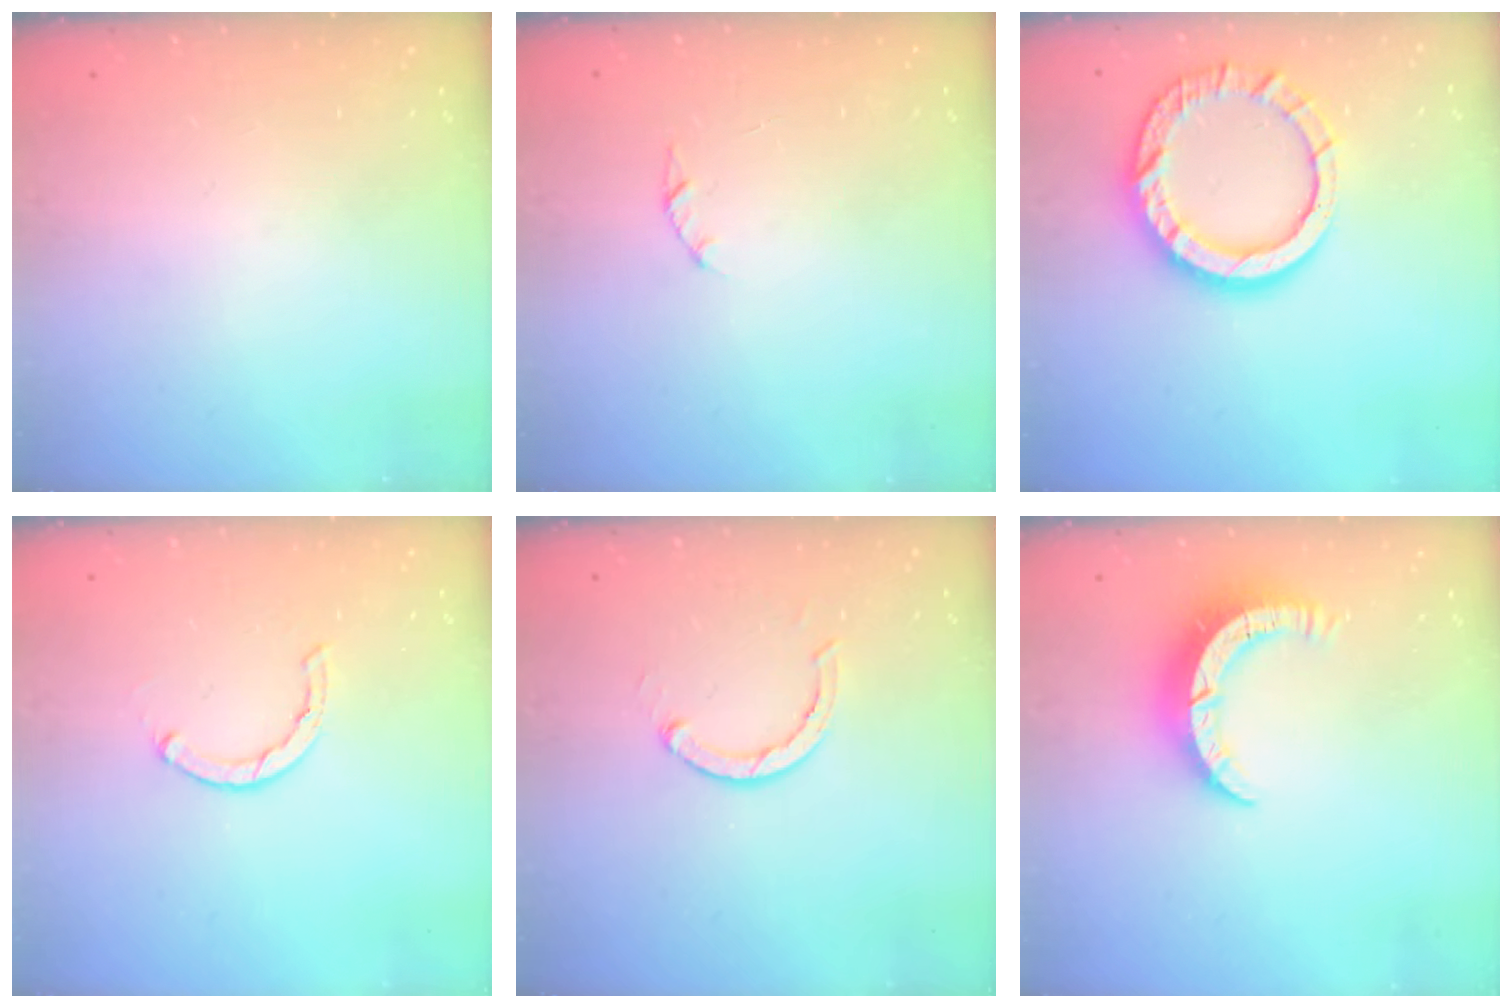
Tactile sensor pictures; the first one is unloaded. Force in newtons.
{"total": 1.4, "press": 1.4, "slide": 0.3}
{"total": 14.1, "press": 14.1, "slide": 1.3}
{"total": 1.7, "press": 1.6, "slide": 0.3}
{"total": 2.9, "press": 2.9, "slide": 0.5}
{"total": 7.1, "press": 7.1, "slide": 0.4}